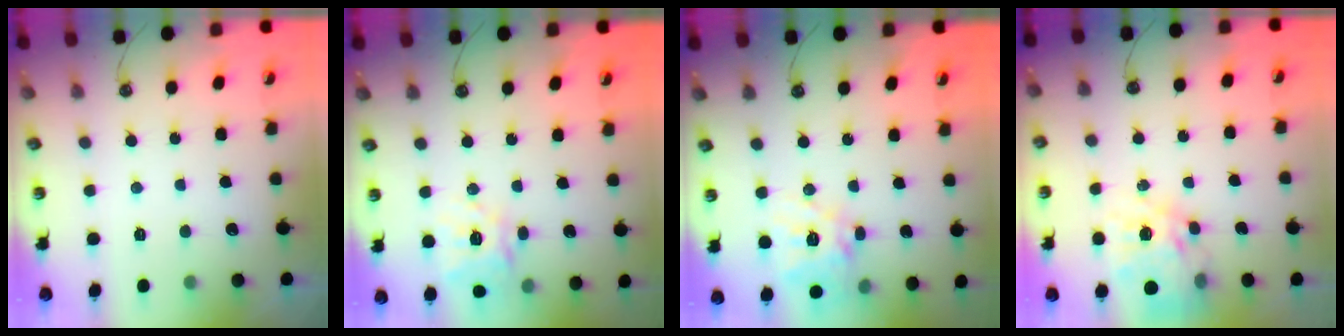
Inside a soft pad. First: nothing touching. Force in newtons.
{"total": 15.2, "press": 15.0, "slide": 1.9}
{"total": 14.9, "press": 14.8, "slide": 1.9}
{"total": 14.4, "press": 14.4, "slide": 0.9}